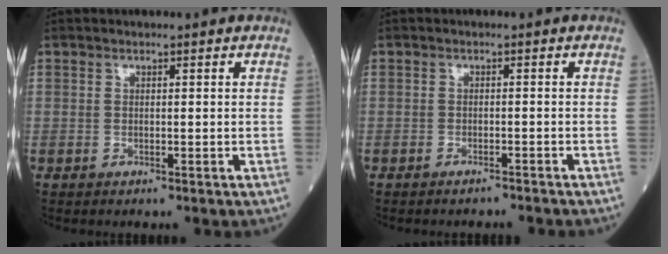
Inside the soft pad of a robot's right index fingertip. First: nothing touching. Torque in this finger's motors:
{"motor_torque": [-0.53, -0.19, -0.08, -0.02]}